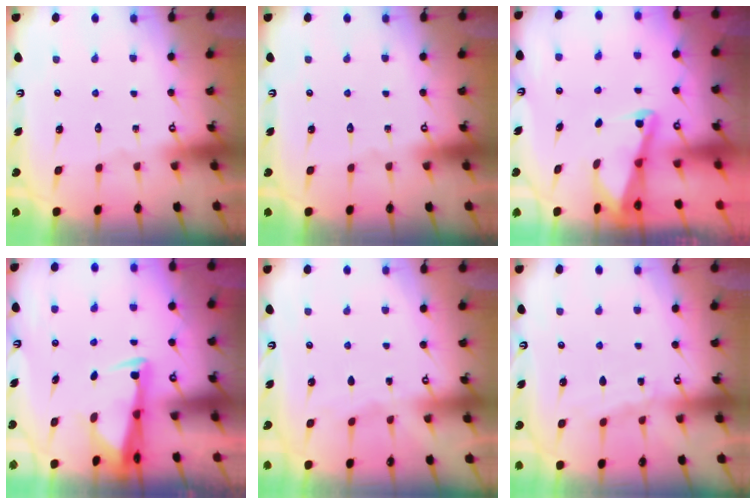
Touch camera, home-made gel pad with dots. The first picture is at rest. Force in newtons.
{"total": 0.0}
{"total": 2.1, "press": 2.1, "slide": 0.3}
{"total": 2.8, "press": 2.7, "slide": 0.9}
{"total": 2.8, "press": 2.7, "slide": 0.4}
{"total": 4.7, "press": 4.7, "slide": 0.6}